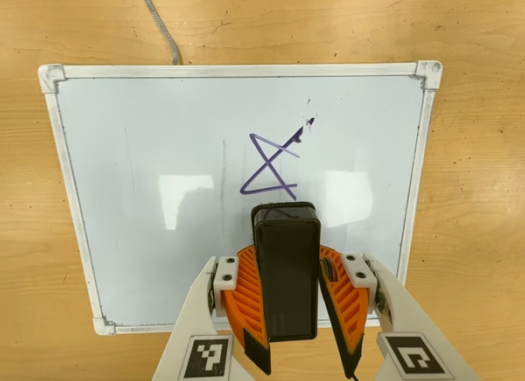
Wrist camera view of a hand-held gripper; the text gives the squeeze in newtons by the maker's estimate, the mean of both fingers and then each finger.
{"total": 10.0, "left": 10.2, "right": 9.8}